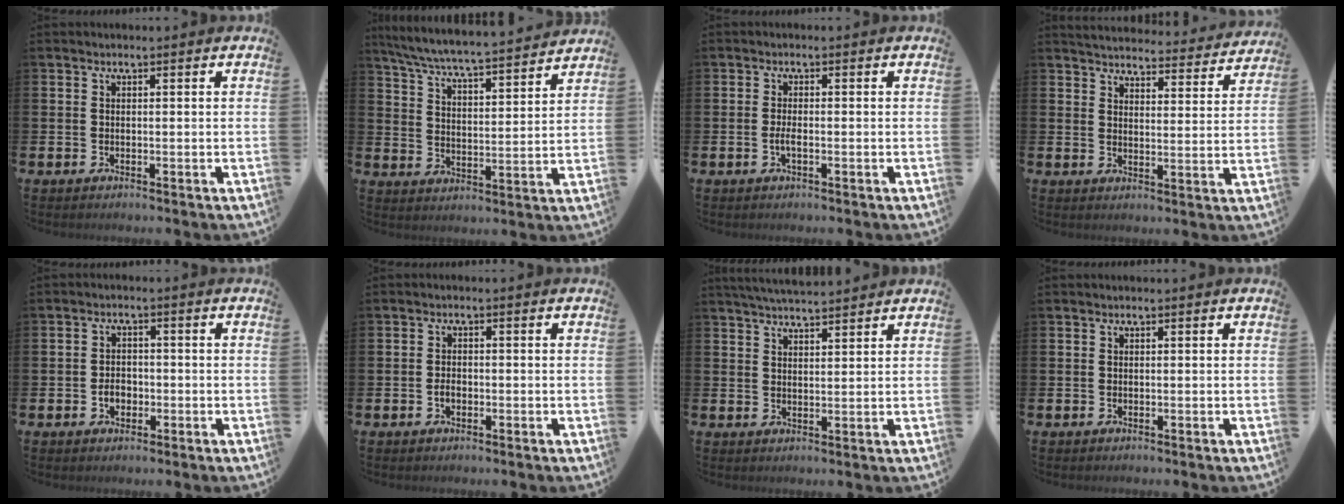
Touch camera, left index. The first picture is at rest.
{"total": 6.6, "force": [6.3, 0.0, 1.9], "torque": [-0.066, -0.051, 0.106]}
{"total": 1.5, "force": [-0.5, 0.4, 1.3], "torque": [-0.027, 0.002, -0.009]}
{"total": 4.5, "force": [4.4, 0.6, 0.4], "torque": [-0.022, -0.036, 0.075]}
{"total": 2.4, "force": [-0.8, 1.8, 1.4], "torque": [-0.014, -0.001, -0.022]}
{"total": 1.4, "force": [-0.5, 1.0, 0.9], "torque": [-0.012, 0.002, -0.012]}
{"total": 4.2, "force": [4.1, 0.3, 0.7], "torque": [-0.019, -0.017, 0.075]}
{"total": 0.0}